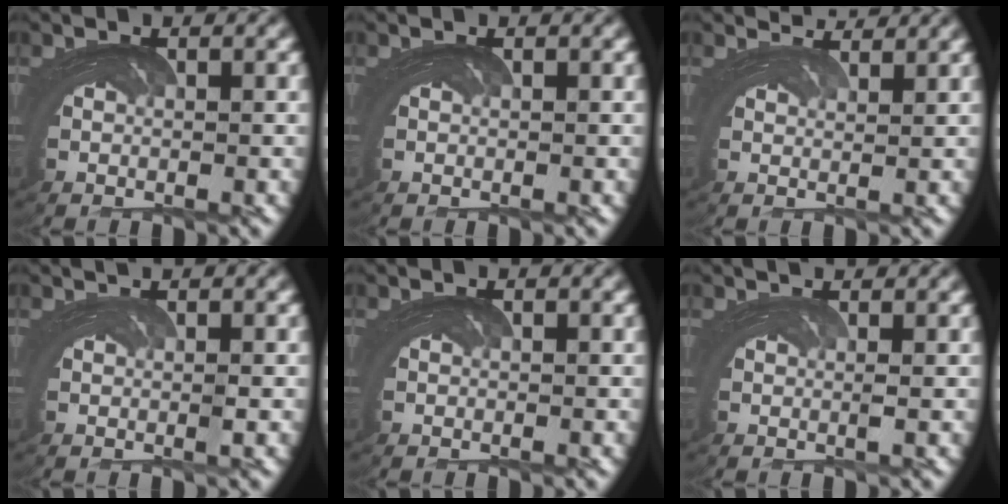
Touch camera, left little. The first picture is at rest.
{"total": 0.0}
{"total": 2.8, "force": [2.4, -1.3, -0.8], "torque": [0.027, 0.014, 0.032]}
{"total": 1.7, "force": [0.8, -1.2, -0.8], "torque": [0.023, 0.011, 0.006]}
{"total": 0.0}
{"total": 2.1, "force": [1.0, -1.6, -1.0], "torque": [0.028, 0.011, 0.010]}